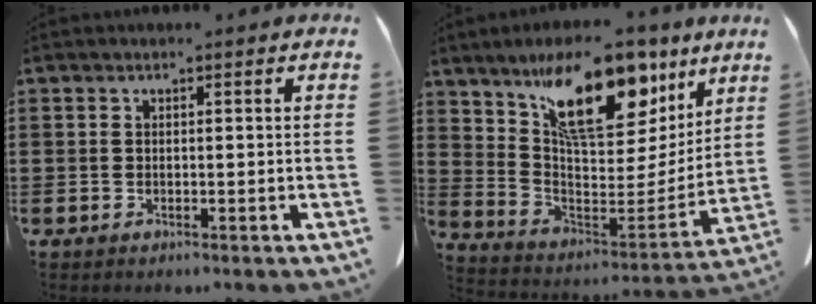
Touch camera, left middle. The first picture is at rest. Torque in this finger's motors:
{"motor_torque": [2.14, 0.00, 1.00, 0.21]}